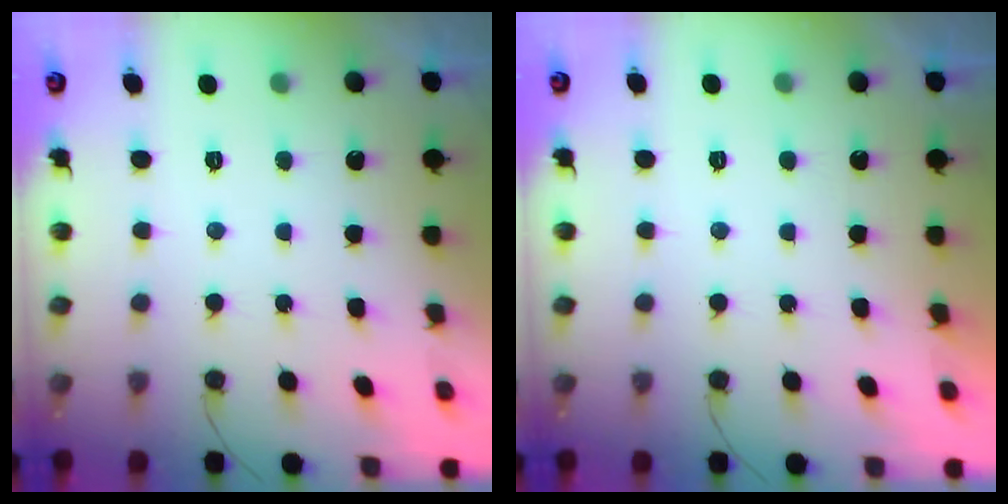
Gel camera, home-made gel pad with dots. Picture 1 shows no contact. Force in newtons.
{"total": 1.6, "press": 1.6, "slide": 0.1}